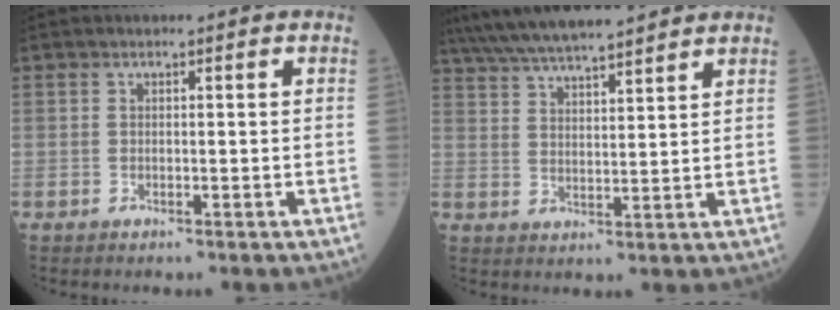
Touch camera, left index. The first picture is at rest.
{"total": 15.3, "force": [13.5, 1.5, 7.0], "torque": [-0.130, 0.031, 0.221]}